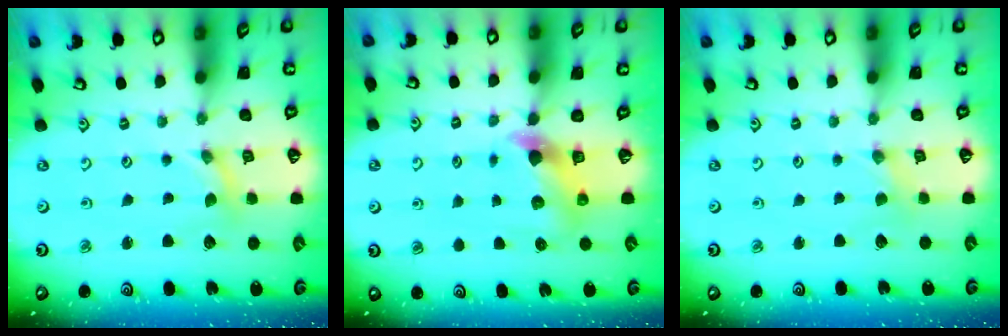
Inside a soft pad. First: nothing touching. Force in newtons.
{"total": 5.8, "press": 5.8, "slide": 0.8}
{"total": 1.0, "press": 1.0, "slide": 0.2}